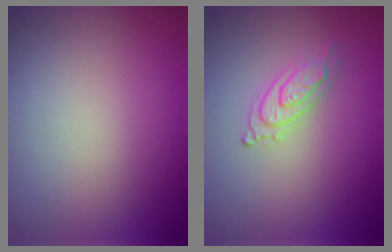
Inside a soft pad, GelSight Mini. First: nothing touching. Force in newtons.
{"total": 2.1, "press": 2.1, "slide": 0.4}